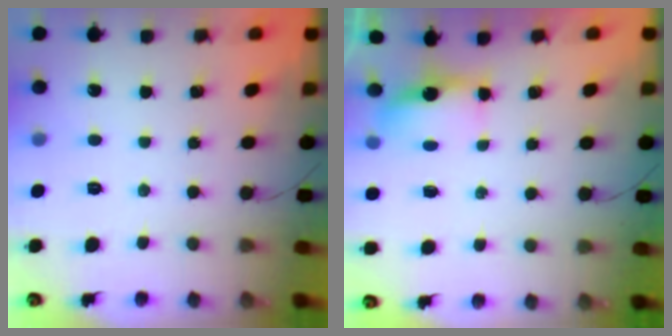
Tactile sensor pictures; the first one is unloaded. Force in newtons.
{"total": 5.2, "press": 5.1, "slide": 0.5}